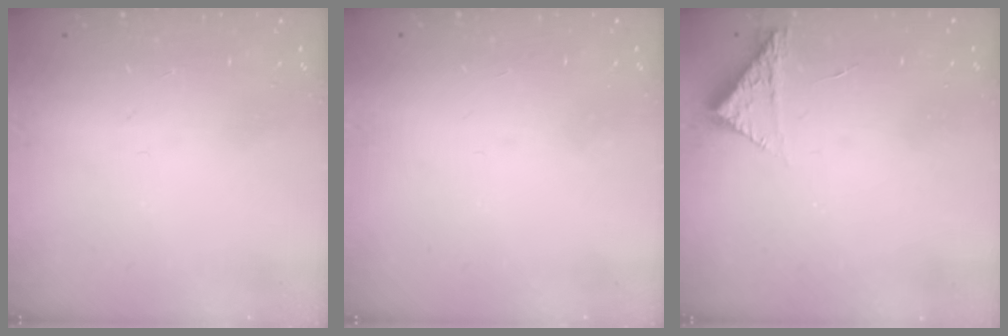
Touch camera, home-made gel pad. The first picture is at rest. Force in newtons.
{"total": 1.6, "press": 1.6, "slide": 0.1}
{"total": 4.3, "press": 4.3, "slide": 0.3}